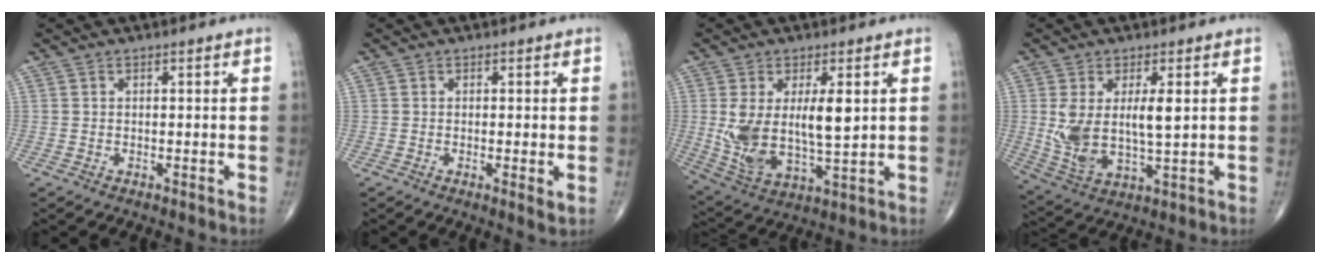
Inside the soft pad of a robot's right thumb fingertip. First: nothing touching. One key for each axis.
{"total": 2.1, "fx": -0.2, "fy": 0.2, "fz": 2.0, "tx": -0.037, "ty": -0.009, "tz": -0.006}
{"total": 13.7, "fx": 2.1, "fy": 5.9, "fz": 12.2, "tx": -0.228, "ty": -0.022, "tz": 0.053}
{"total": 10.9, "fx": 1.7, "fy": 4.5, "fz": 9.8, "tx": -0.192, "ty": -0.016, "tz": 0.043}